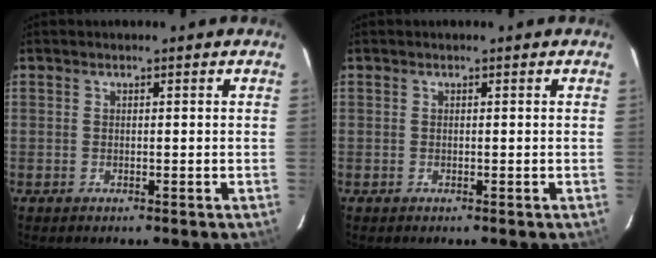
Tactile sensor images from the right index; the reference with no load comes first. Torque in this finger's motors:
{"motor_torque": [0.00, 0.00, 0.03, -0.01]}